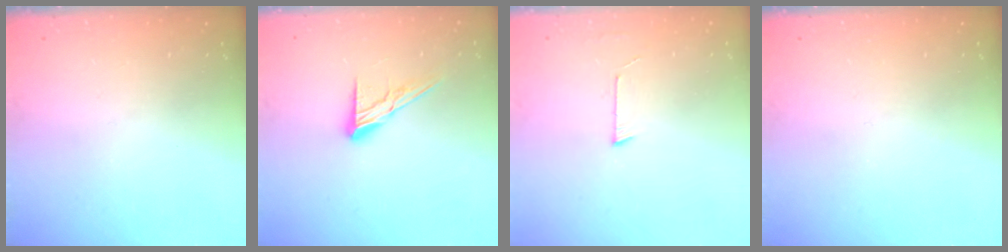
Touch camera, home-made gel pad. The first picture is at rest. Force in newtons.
{"total": 9.8, "press": 9.8, "slide": 0.5}
{"total": 2.7, "press": 2.7, "slide": 0.2}
{"total": 0.0}